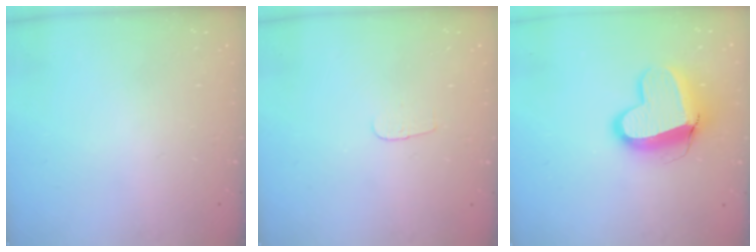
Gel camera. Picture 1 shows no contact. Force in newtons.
{"total": 2.9, "press": 2.8, "slide": 0.3}
{"total": 13.1, "press": 13.0, "slide": 1.3}